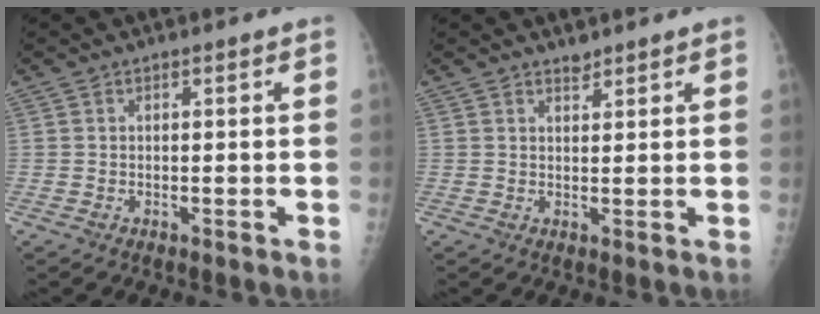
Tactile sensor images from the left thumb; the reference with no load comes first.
{"total": 1.4, "force": [1.3, 0.5, 0.1], "torque": [0.009, -0.012, 0.020]}